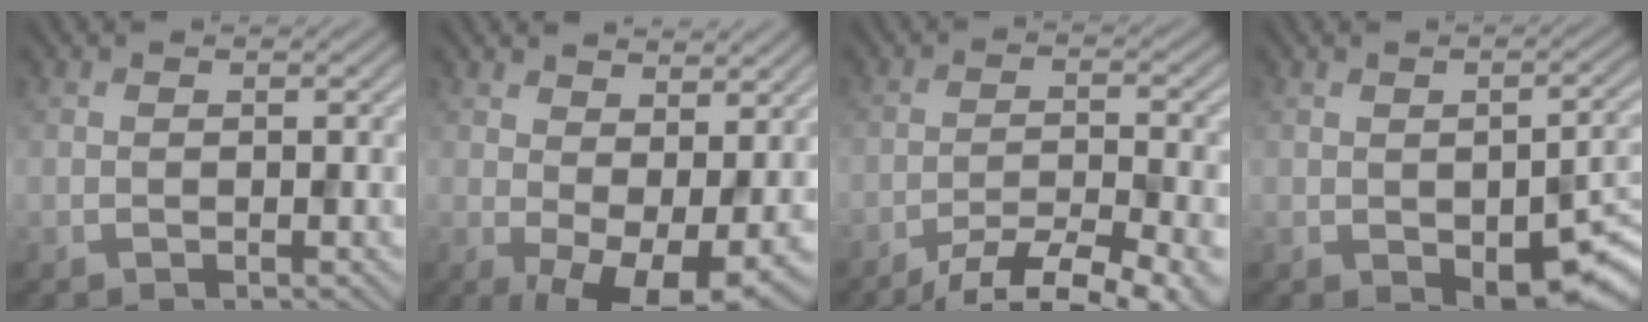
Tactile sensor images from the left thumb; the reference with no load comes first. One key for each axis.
{"total": 8.4, "fx": -0.2, "fy": 4.1, "fz": 7.3, "tx": -0.113, "ty": -0.015, "tz": 0.008}
{"total": 10.8, "fx": -8.4, "fy": 2.1, "fz": 6.5, "tx": -0.110, "ty": -0.009, "tz": -0.119}
{"total": 8.9, "fx": -3.4, "fy": 4.3, "fz": 7.0, "tx": -0.102, "ty": -0.024, "tz": -0.036}